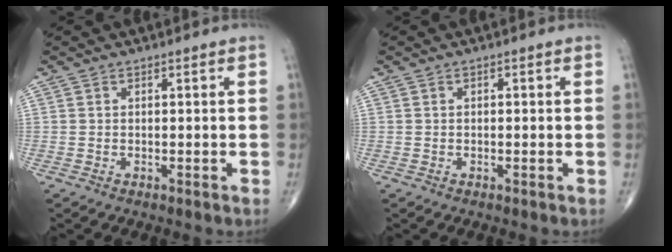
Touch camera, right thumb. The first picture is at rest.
{"total": 0.5, "force": [0.1, 0.2, 0.4], "torque": [-0.009, 0.000, 0.002]}